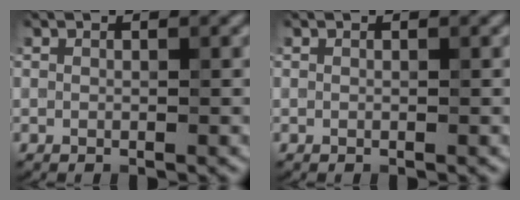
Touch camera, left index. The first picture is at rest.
{"total": 0.0}